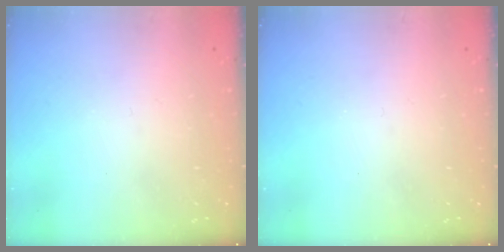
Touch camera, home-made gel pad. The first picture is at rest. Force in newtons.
{"total": 0.0}